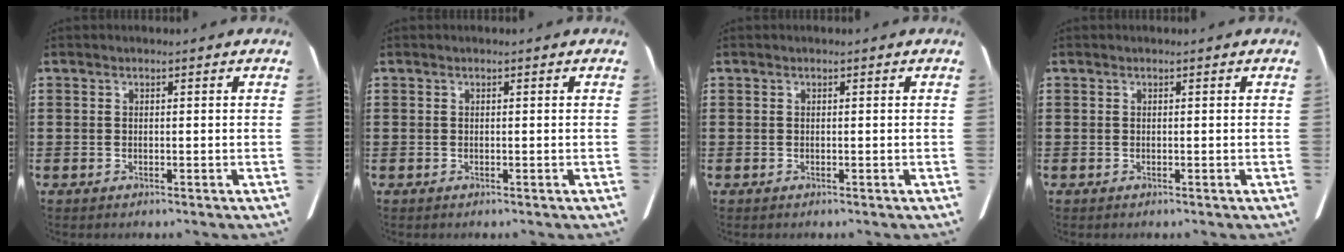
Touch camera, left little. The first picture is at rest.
{"total": 0.0}
{"total": 0.0}
{"total": 0.0}